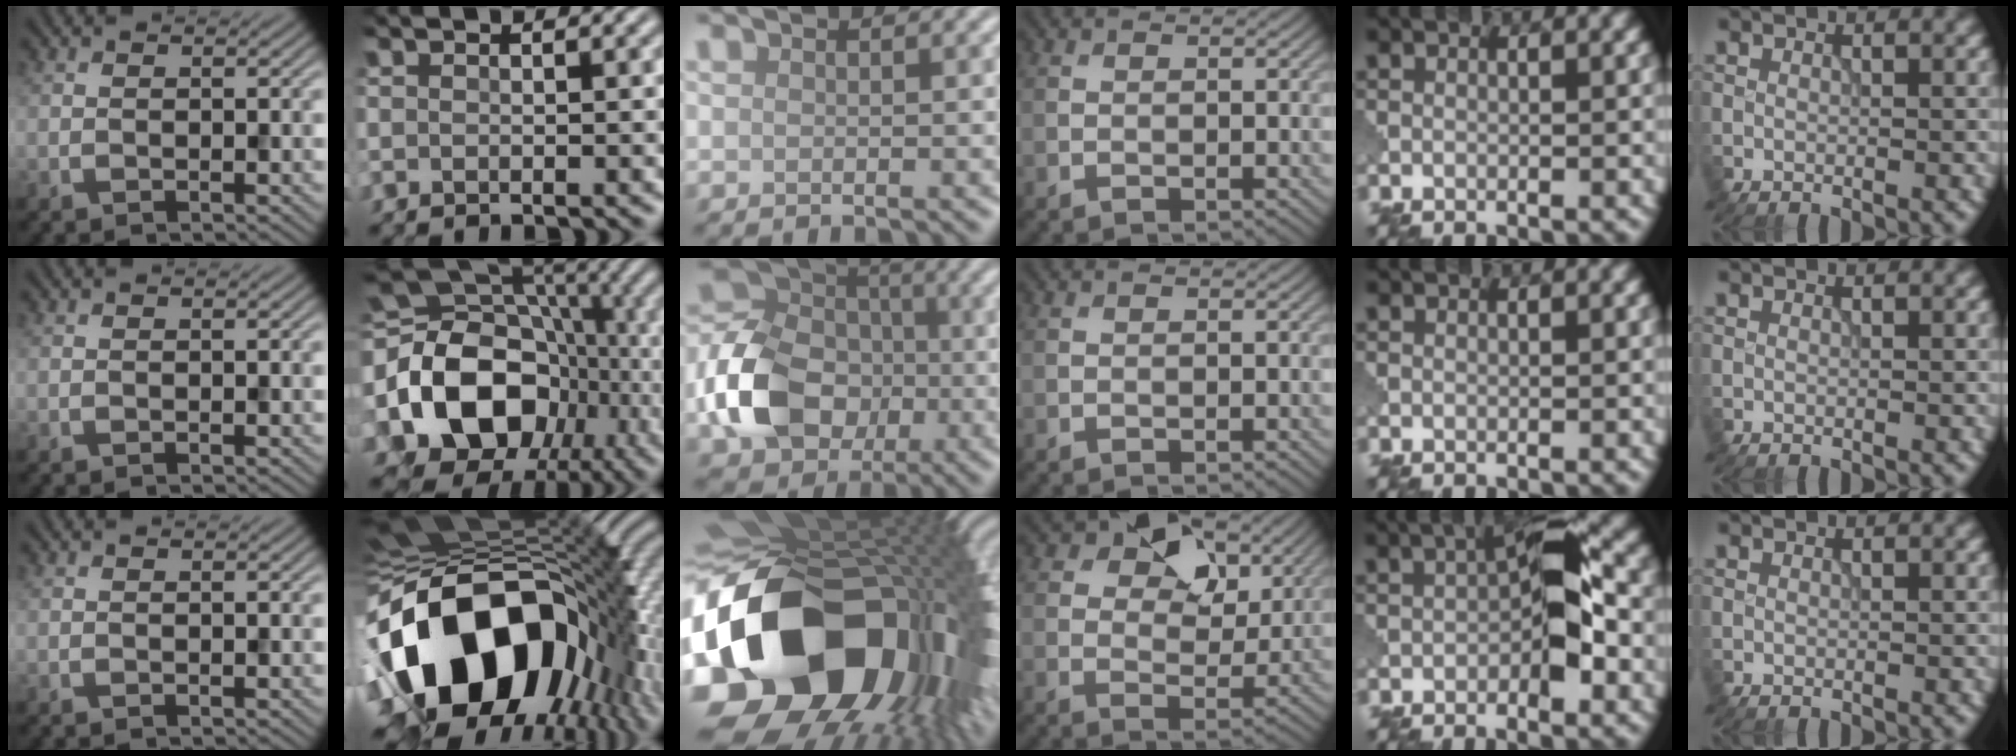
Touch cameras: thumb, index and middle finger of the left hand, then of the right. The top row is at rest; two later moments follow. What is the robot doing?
{"motion": "disassemble", "object": "puzzle pieces"}